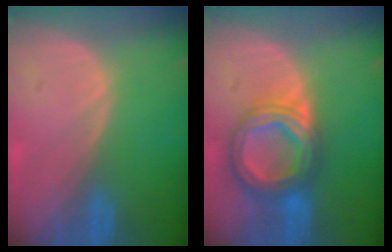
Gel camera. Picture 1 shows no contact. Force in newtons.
{"total": 8.4, "press": 8.4, "slide": 0.7}